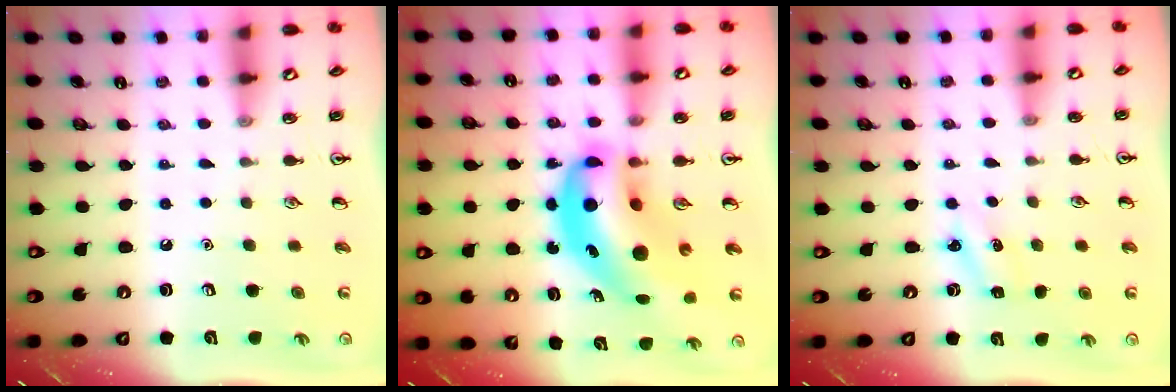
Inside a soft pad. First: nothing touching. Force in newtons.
{"total": 16.0, "press": 15.4, "slide": 4.6}
{"total": 2.5, "press": 2.3, "slide": 0.8}